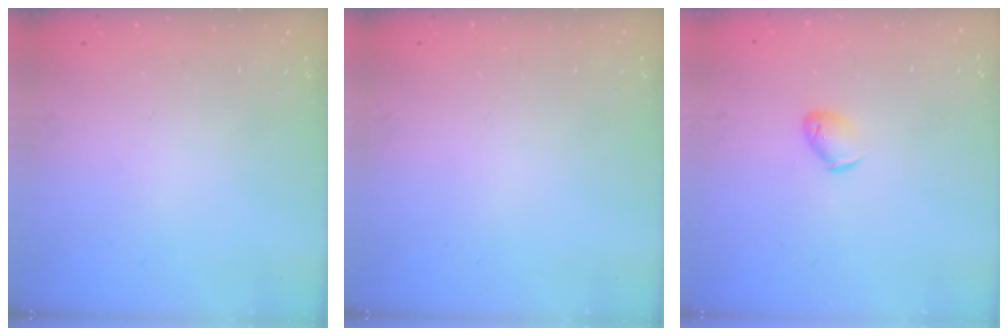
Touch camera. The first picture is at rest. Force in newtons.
{"total": 0.0}
{"total": 5.1, "press": 5.0, "slide": 1.1}